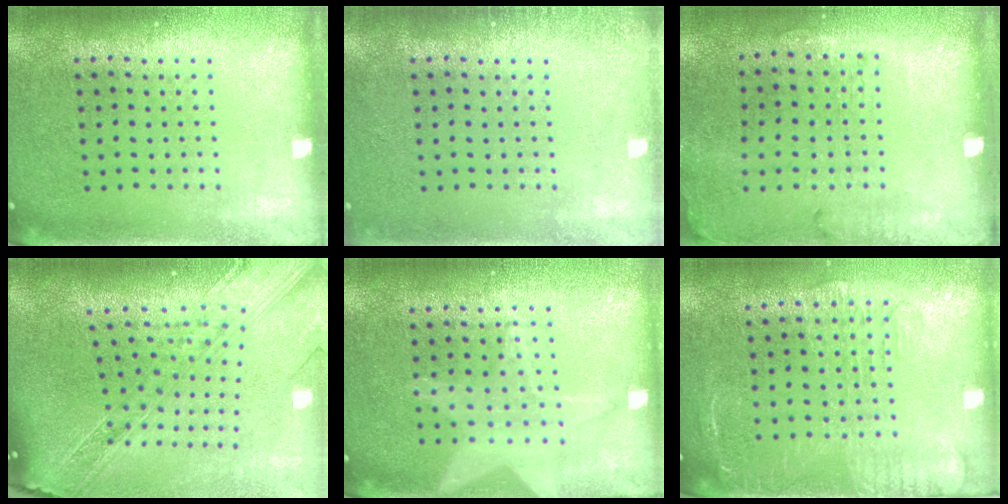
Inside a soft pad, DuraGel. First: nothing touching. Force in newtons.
{"total": 1.1, "press": 1.0, "slide": 0.2}
{"total": 1.7, "press": 1.2, "slide": 1.2}
{"total": 3.1, "press": 2.4, "slide": 2.1}
{"total": 1.1, "press": 1.1, "slide": 0.1}
{"total": 1.9, "press": 1.6, "slide": 1.1}